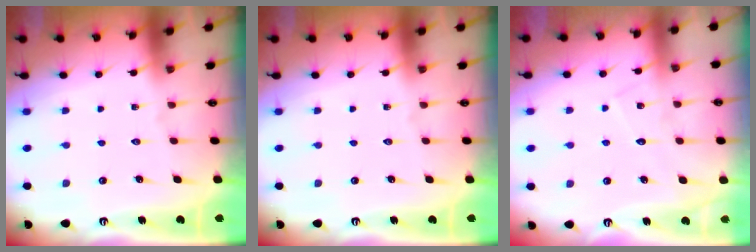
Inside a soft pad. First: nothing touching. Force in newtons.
{"total": 0.0}
{"total": 6.5, "press": 6.5, "slide": 0.4}